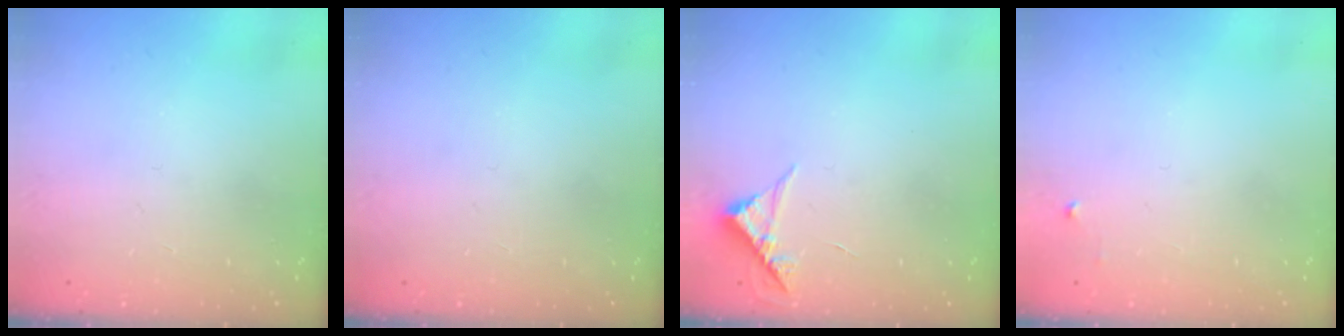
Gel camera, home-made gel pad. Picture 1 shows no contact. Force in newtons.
{"total": 0.0}
{"total": 4.6, "press": 4.6, "slide": 0.3}
{"total": 2.5, "press": 2.5, "slide": 0.4}